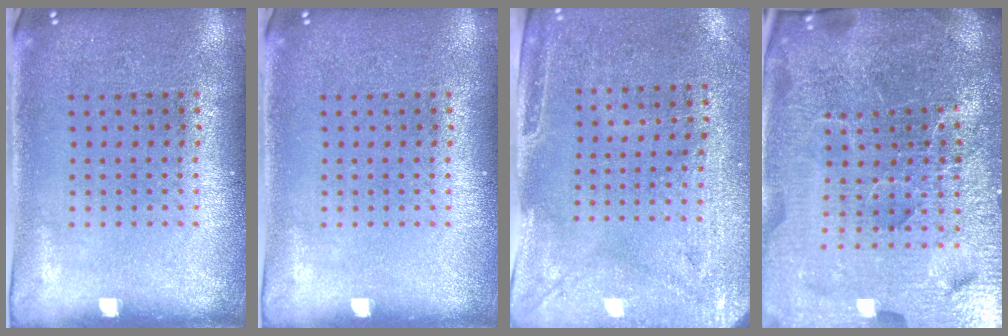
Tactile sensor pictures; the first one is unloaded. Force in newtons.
{"total": 0.0}
{"total": 3.0, "press": 2.4, "slide": 1.7}
{"total": 7.2, "press": 6.2, "slide": 3.7}